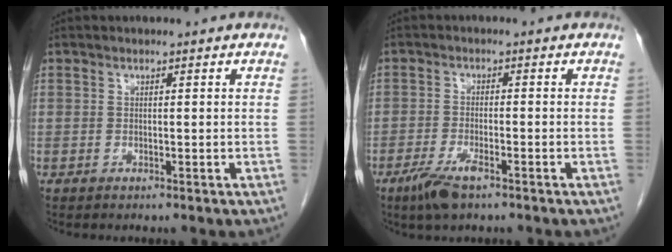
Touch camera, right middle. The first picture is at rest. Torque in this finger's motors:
{"motor_torque": [1.01, -0.81, 0.28, 0.09]}